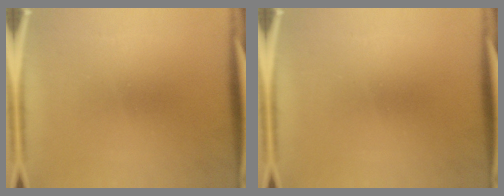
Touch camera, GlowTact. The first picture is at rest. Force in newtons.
{"total": 0.0}